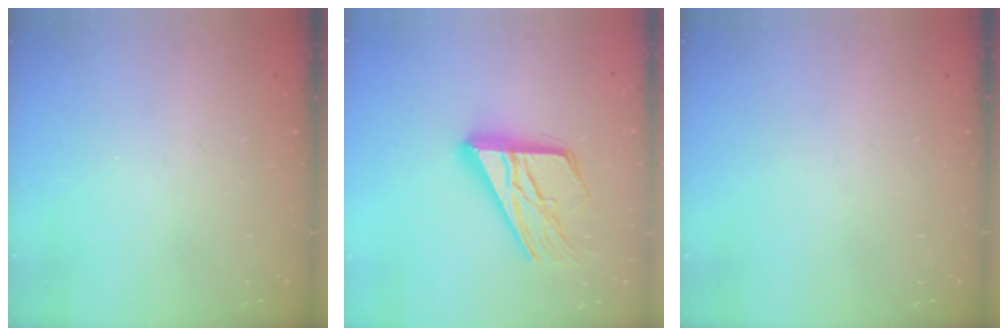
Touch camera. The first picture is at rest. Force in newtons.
{"total": 20.0, "press": 20.0, "slide": 1.8}
{"total": 0.0}